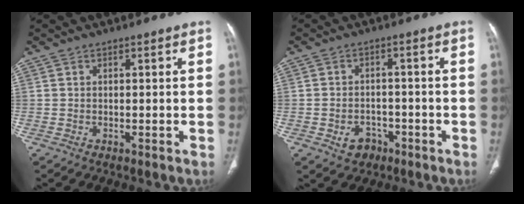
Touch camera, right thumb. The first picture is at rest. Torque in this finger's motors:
{"motor_torque": [-0.26, 0.18, -0.08, -0.31, 0.08]}